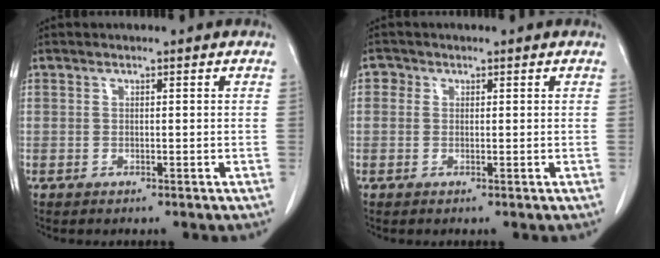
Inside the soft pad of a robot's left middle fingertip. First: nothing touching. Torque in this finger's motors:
{"motor_torque": [0.21, -0.17, -0.04, -0.01]}